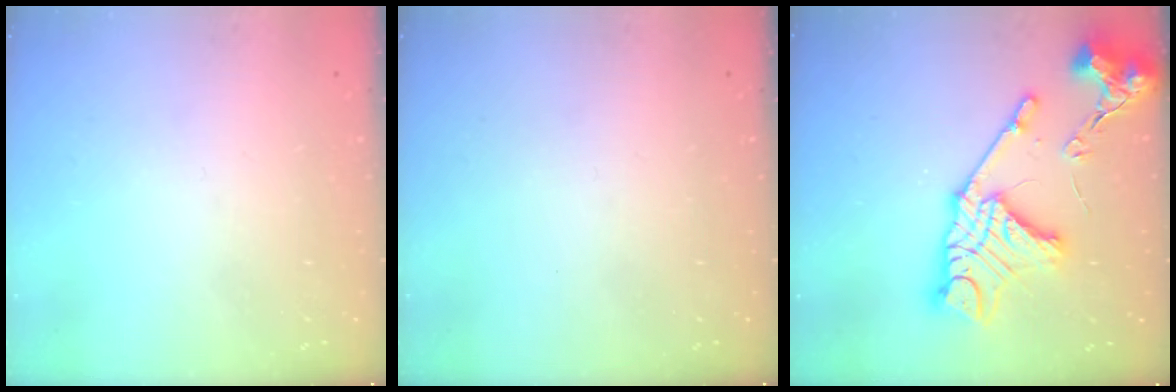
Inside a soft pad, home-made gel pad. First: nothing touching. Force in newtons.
{"total": 0.0}
{"total": 20.6, "press": 20.5, "slide": 2.0}